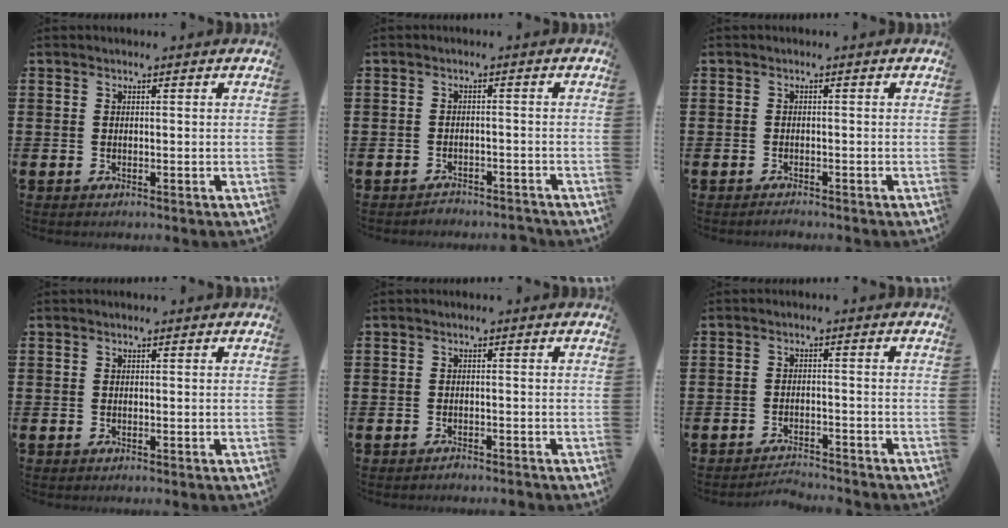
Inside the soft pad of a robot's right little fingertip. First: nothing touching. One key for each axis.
{"total": 1.6, "fx": -1.6, "fy": 0.1, "fz": 0.0, "tx": -0.005, "ty": 0.004, "tz": -0.035}
{"total": 0.7, "fx": -0.6, "fy": 0.0, "fz": 0.2, "tx": -0.005, "ty": -0.003, "tz": -0.012}
{"total": 0.0}
{"total": 0.8, "fx": -0.8, "fy": 0.0, "fz": 0.1, "tx": -0.004, "ty": -0.002, "tz": -0.017}
{"total": 2.3, "fx": -2.3, "fy": -0.1, "fz": -0.1, "tx": -0.004, "ty": 0.003, "tz": -0.050}